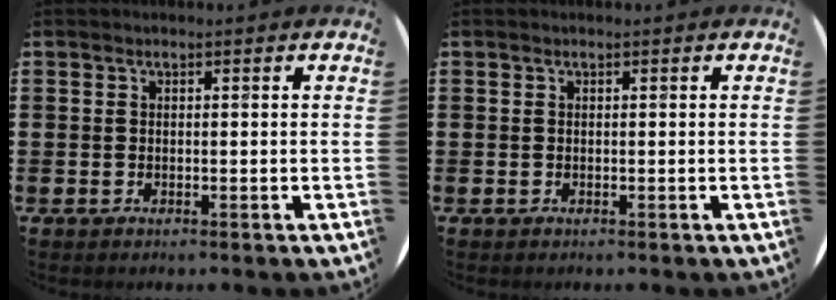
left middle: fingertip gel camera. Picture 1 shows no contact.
{"total": 0.0}